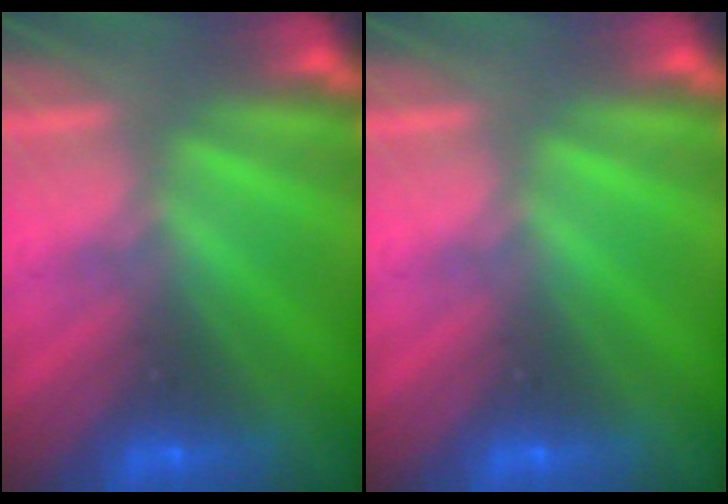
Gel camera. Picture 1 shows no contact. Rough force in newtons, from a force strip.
{"total": 0.0}